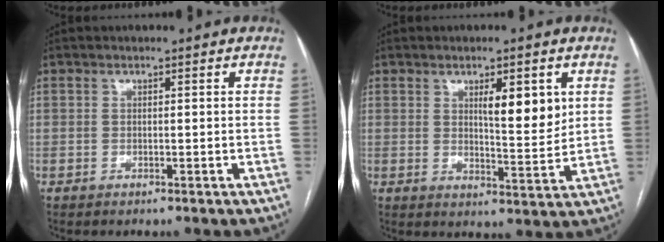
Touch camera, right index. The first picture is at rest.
{"total": 6.8, "force": [2.6, 1.5, 6.0], "torque": [-0.092, -0.011, 0.041]}